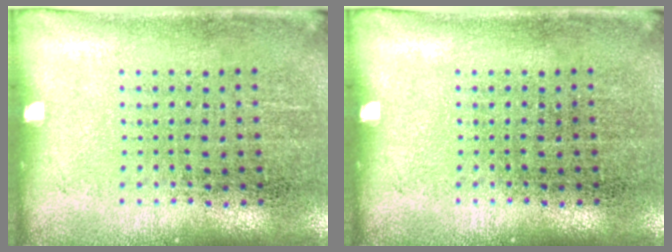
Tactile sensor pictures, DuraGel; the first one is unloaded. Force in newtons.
{"total": 0.0}